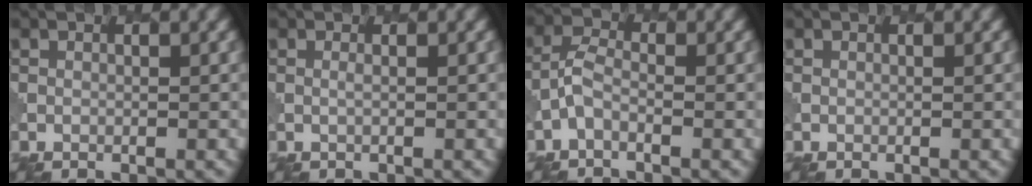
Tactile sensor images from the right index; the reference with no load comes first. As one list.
[{"total": 0.7, "force": [0.3, 0.2, 0.6], "torque": [-0.009, -0.004, 0.000]}, {"total": 1.7, "force": [-1.0, 0.8, 1.2], "torque": [-0.032, 0.004, -0.027]}, {"total": 0.0}]